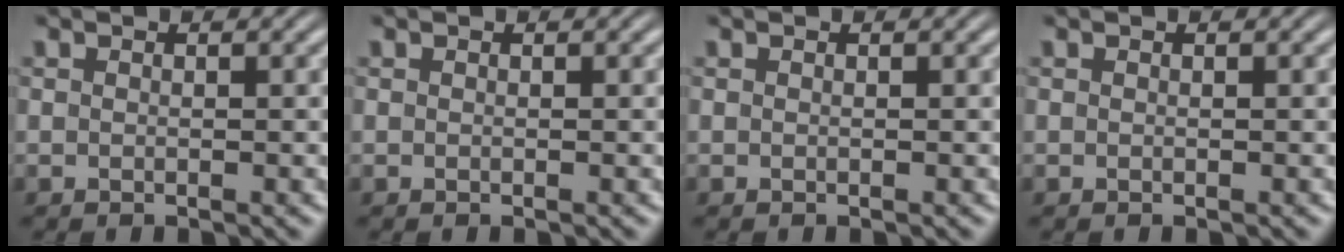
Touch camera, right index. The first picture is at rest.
{"total": 0.0}
{"total": 0.0}
{"total": 0.0}